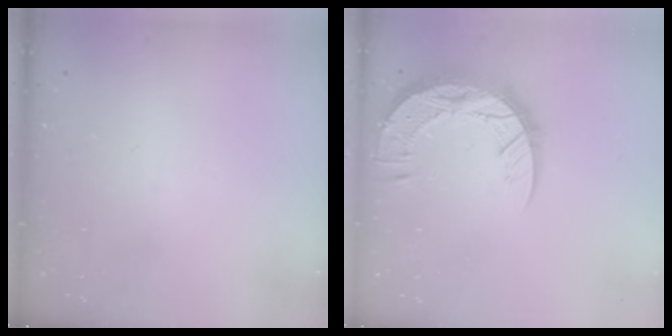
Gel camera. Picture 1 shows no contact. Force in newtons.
{"total": 15.7, "press": 15.6, "slide": 1.2}